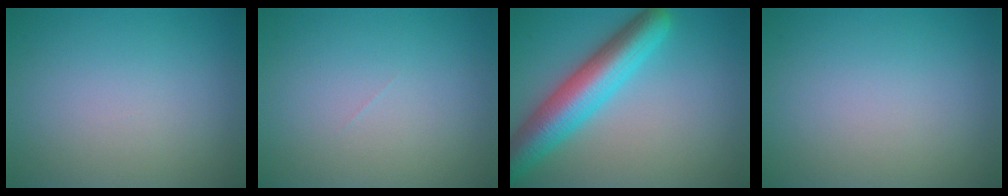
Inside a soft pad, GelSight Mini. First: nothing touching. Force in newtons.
{"total": 0.0}
{"total": 7.5, "press": 7.5, "slide": 0.3}
{"total": 0.0}